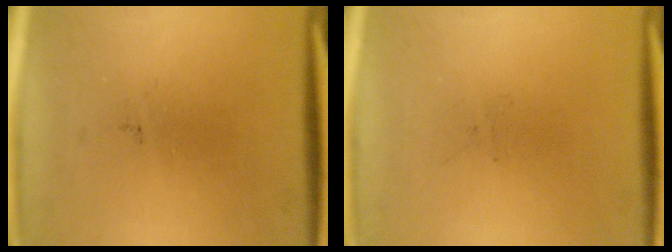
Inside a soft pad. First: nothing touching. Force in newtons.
{"total": 0.0}